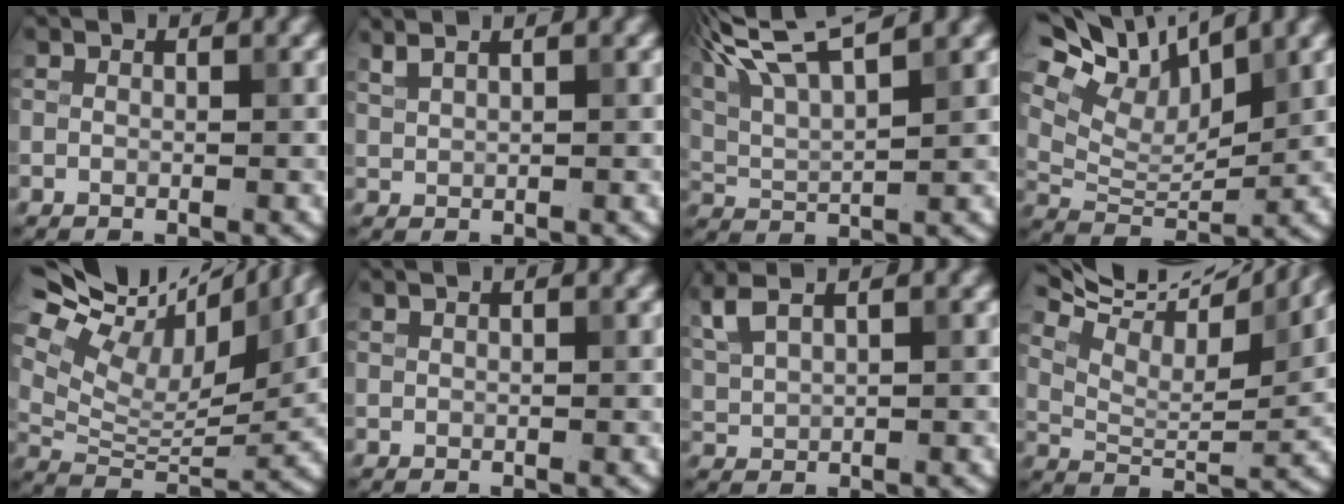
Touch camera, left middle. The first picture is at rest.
{"total": 2.7, "force": [2.1, 0.9, 1.4], "torque": [-0.018, 0.010, 0.027]}
{"total": 8.6, "force": [6.0, 2.0, 5.9], "torque": [-0.114, 0.024, 0.093]}
{"total": 9.3, "force": [7.0, 3.2, 5.2], "torque": [-0.115, 0.016, 0.112]}
{"total": 13.6, "force": [9.8, 4.8, 8.2], "torque": [-0.171, 0.034, 0.159]}
{"total": 0.8, "force": [0.5, 0.3, 0.5], "torque": [-0.009, 0.001, 0.006]}
{"total": 3.7, "force": [2.5, 1.2, 2.5], "torque": [-0.070, 0.019, 0.050]}
{"total": 12.1, "force": [9.7, 3.2, 6.6], "torque": [-0.128, 0.030, 0.140]}